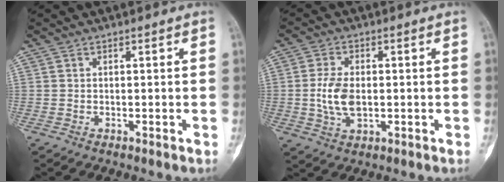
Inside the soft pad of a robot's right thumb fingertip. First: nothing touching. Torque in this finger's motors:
{"motor_torque": [1.54, 0.68, 0.49, -0.60, 0.20]}